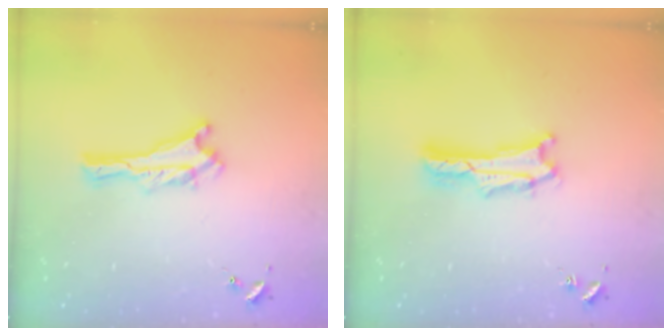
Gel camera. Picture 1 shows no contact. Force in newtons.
{"total": 2.7, "press": 2.7, "slide": 0.4}